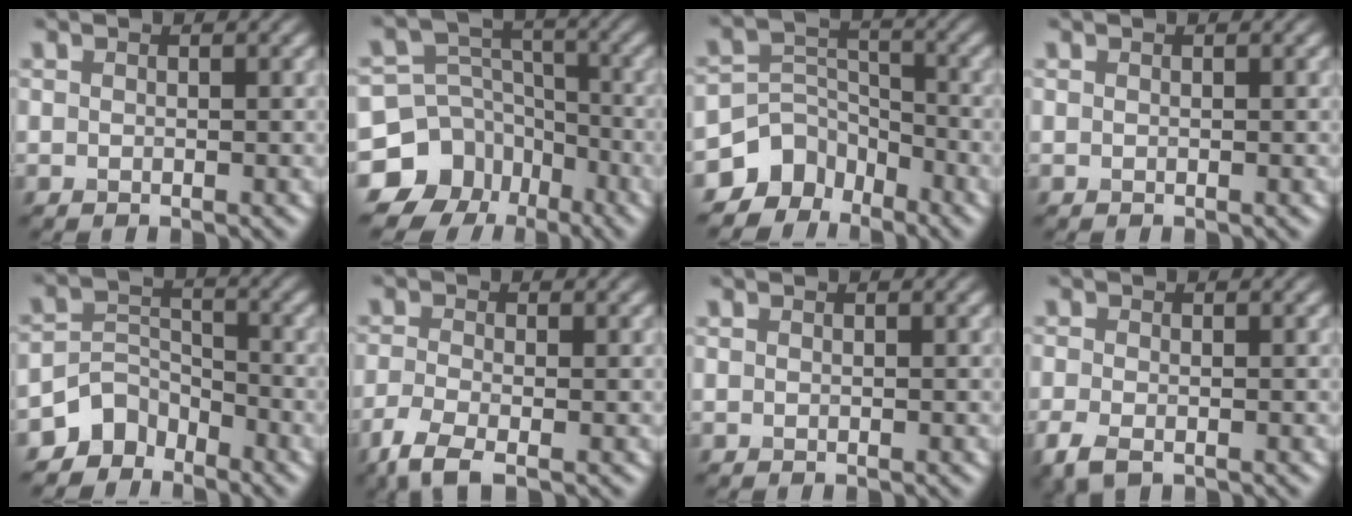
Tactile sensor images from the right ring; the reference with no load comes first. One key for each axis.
{"total": 11.6, "fx": -7.3, "fy": 8.8, "fz": 2.0, "tx": -0.046, "ty": -0.007, "tz": -0.137}
{"total": 6.1, "fx": -4.5, "fy": 3.9, "fz": 1.3, "tx": -0.002, "ty": 0.003, "tz": -0.086}
{"total": 0.0}
{"total": 4.0, "fx": -3.2, "fy": 2.2, "fz": 0.4, "tx": 0.006, "ty": 0.003, "tz": -0.067}
{"total": 3.3, "fx": -2.1, "fy": 0.9, "fz": 2.3, "tx": -0.057, "ty": -0.010, "tz": -0.056}
{"total": 0.0}
{"total": 2.5, "fx": -1.4, "fy": 1.1, "fz": 1.7, "tx": -0.044, "ty": -0.008, "tz": -0.035}